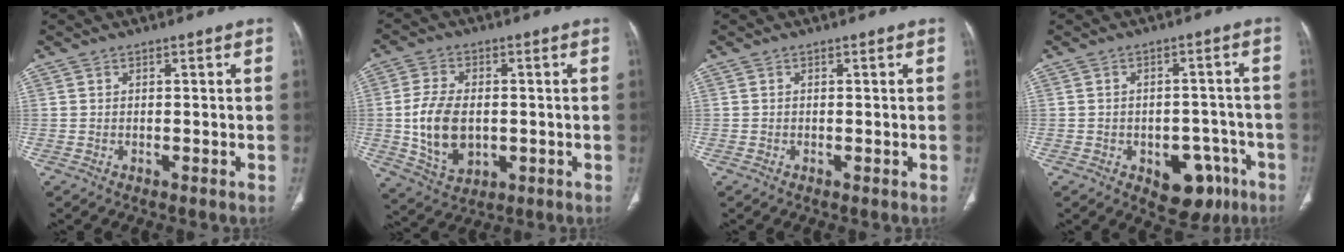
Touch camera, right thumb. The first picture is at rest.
{"total": 11.5, "force": [-0.8, 7.5, 8.8], "torque": [-0.156, -0.002, -0.004]}
{"total": 0.0}
{"total": 11.8, "force": [-5.7, 7.1, 7.4], "torque": [-0.052, 0.040, -0.066]}